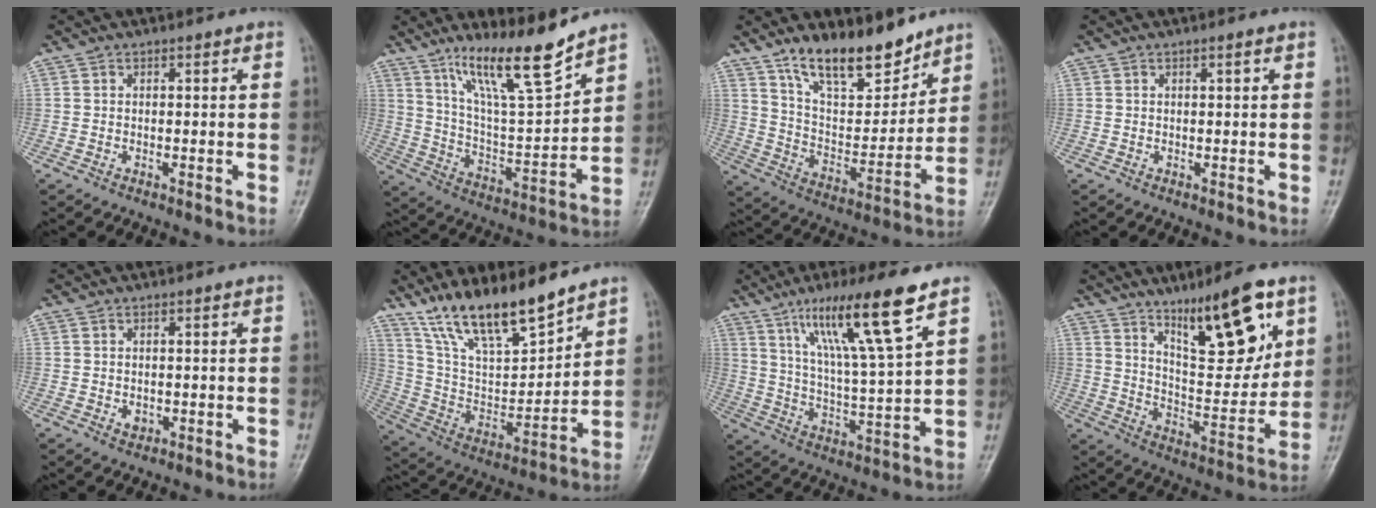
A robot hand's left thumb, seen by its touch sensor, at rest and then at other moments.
{"total": 15.1, "force": [11.3, 1.9, 9.8], "torque": [-0.156, -0.072, 0.211]}
{"total": 15.8, "force": [12.0, 5.9, 8.4], "torque": [-0.096, -0.082, 0.216]}
{"total": 0.6, "force": [0.3, 0.0, 0.5], "torque": [-0.008, 0.000, 0.006]}
{"total": 1.1, "force": [0.0, 0.9, 0.7], "torque": [-0.008, -0.001, 0.004]}
{"total": 17.3, "force": [13.6, 4.6, 9.6], "torque": [-0.142, -0.069, 0.261]}
{"total": 16.3, "force": [9.6, 1.1, 13.1], "torque": [-0.228, -0.043, 0.175]}
{"total": 17.0, "force": [9.7, 4.9, 13.1], "torque": [-0.171, -0.059, 0.169]}